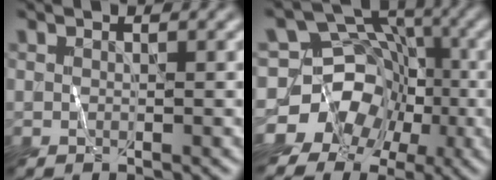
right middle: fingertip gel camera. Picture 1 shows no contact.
{"total": 10.0, "force": [-4.8, 8.6, 1.9], "torque": [-0.023, -0.002, -0.099]}